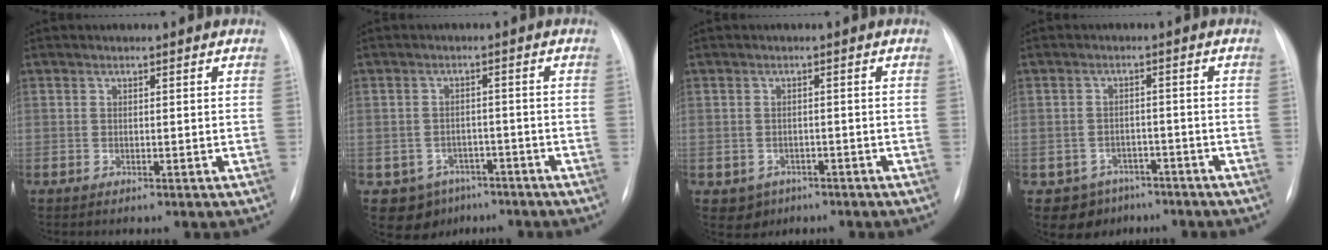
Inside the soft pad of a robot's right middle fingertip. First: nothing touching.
{"total": 6.5, "force": [-4.0, 5.0, 1.2], "torque": [-0.013, 0.011, -0.049]}
{"total": 3.3, "force": [-1.7, 2.8, 0.5], "torque": [-0.007, 0.008, -0.016]}
{"total": 5.9, "force": [-4.0, 4.4, 0.4], "torque": [0.002, 0.013, -0.051]}